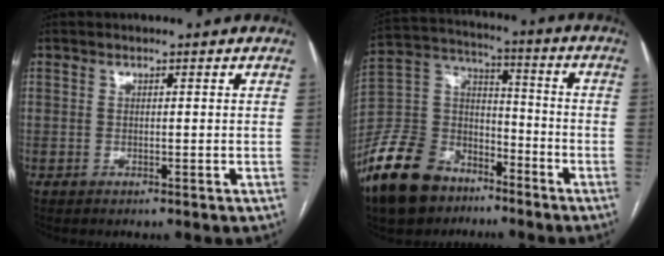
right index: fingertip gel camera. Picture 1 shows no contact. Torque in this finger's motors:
{"motor_torque": [1.03, -1.12, -0.06, -0.21]}